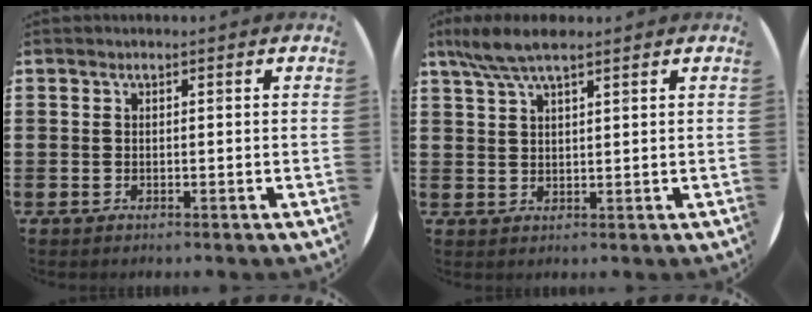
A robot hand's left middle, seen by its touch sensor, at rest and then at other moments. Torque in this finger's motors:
{"motor_torque": [0.66, -0.57, 0.37, 0.14]}